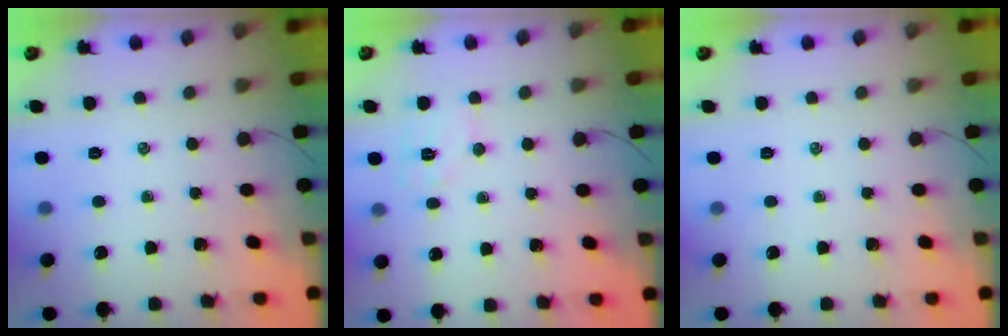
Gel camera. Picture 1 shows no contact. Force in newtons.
{"total": 6.4, "press": 6.4, "slide": 1.0}
{"total": 0.0}